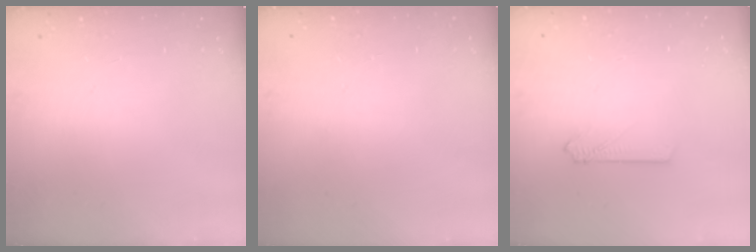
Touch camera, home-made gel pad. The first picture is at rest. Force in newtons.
{"total": 0.0}
{"total": 2.7, "press": 2.7, "slide": 0.3}